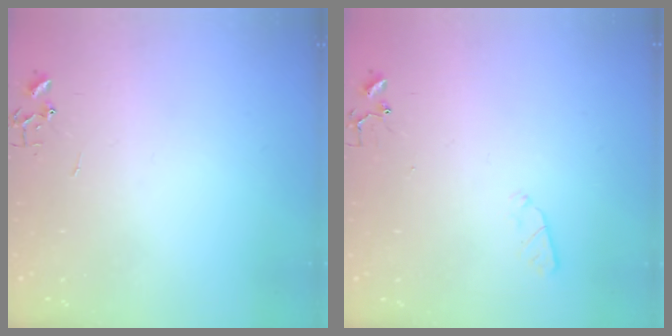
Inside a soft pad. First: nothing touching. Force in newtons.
{"total": 3.2, "press": 3.1, "slide": 0.5}